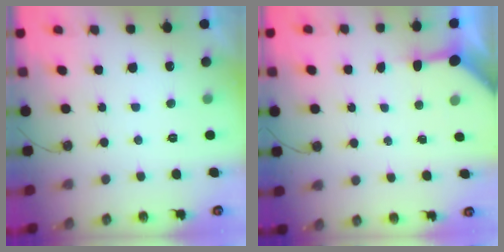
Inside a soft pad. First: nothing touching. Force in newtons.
{"total": 3.9, "press": 3.8, "slide": 0.4}